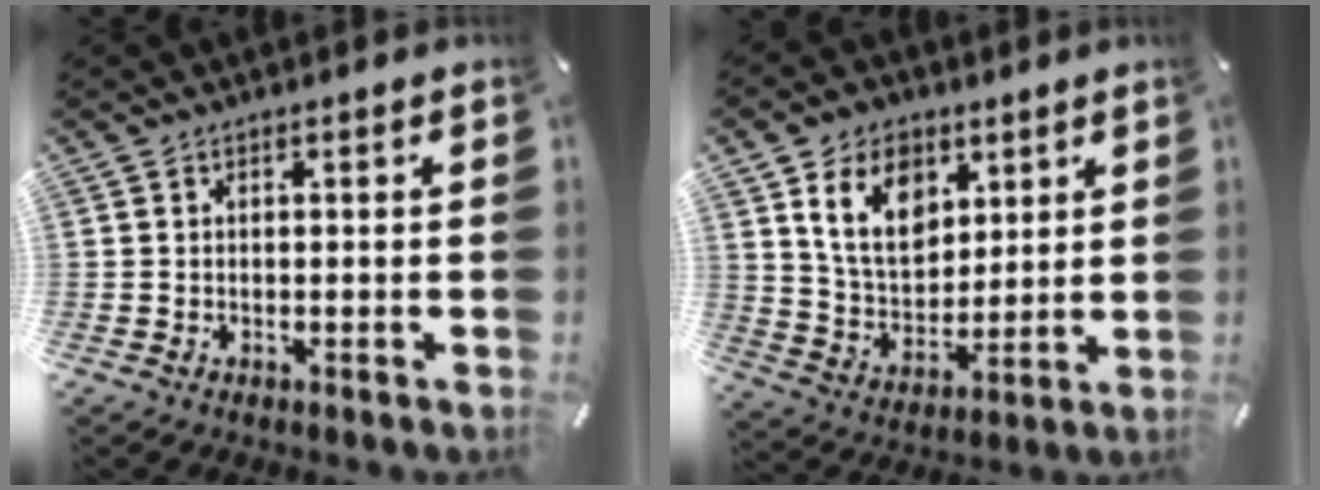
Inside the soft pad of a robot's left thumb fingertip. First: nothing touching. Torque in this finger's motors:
{"motor_torque": [0.55, 0.62, 1.59, -1.18, 0.32]}